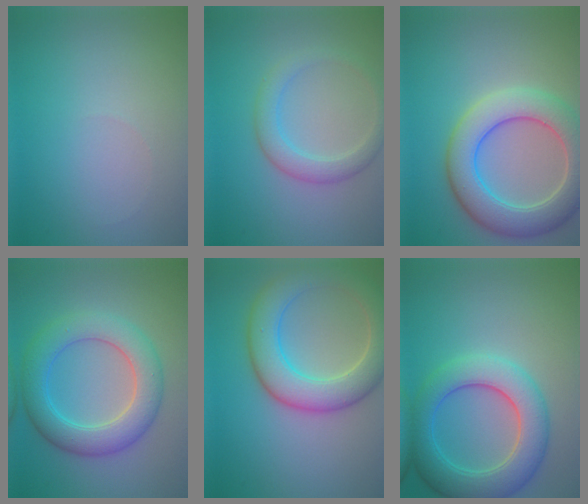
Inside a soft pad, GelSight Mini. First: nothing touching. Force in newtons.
{"total": 2.8, "press": 2.8, "slide": 0.1}
{"total": 7.5, "press": 7.5, "slide": 0.5}
{"total": 6.2, "press": 6.2, "slide": 0.3}
{"total": 6.9, "press": 6.8, "slide": 0.7}
{"total": 6.7, "press": 6.7, "slide": 0.2}